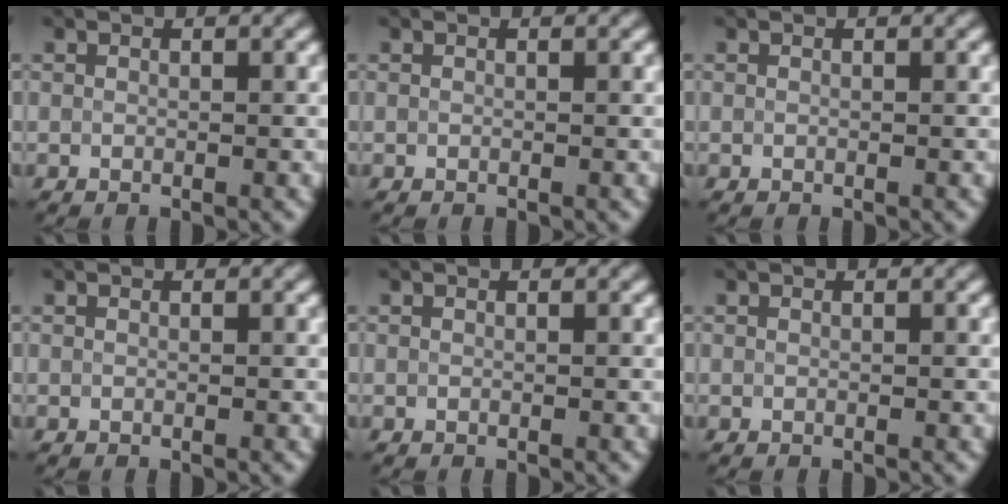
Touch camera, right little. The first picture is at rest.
{"total": 0.0}
{"total": 0.0}
{"total": 0.0}
{"total": 0.0}
{"total": 0.0}